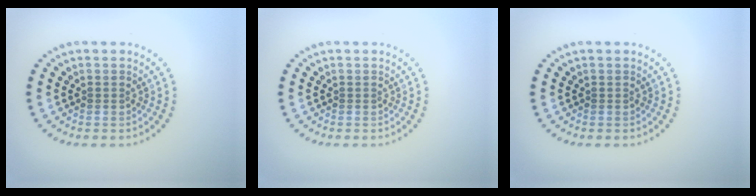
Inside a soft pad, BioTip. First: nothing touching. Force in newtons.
{"total": 0.0}
{"total": 0.0}